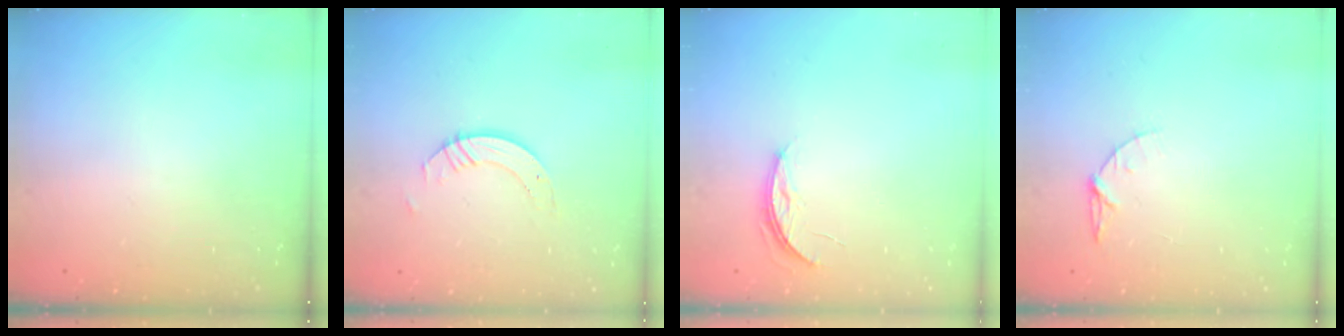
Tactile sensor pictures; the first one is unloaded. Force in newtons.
{"total": 4.3, "press": 4.2, "slide": 0.3}
{"total": 3.9, "press": 3.9, "slide": 0.4}
{"total": 5.2, "press": 5.1, "slide": 0.6}